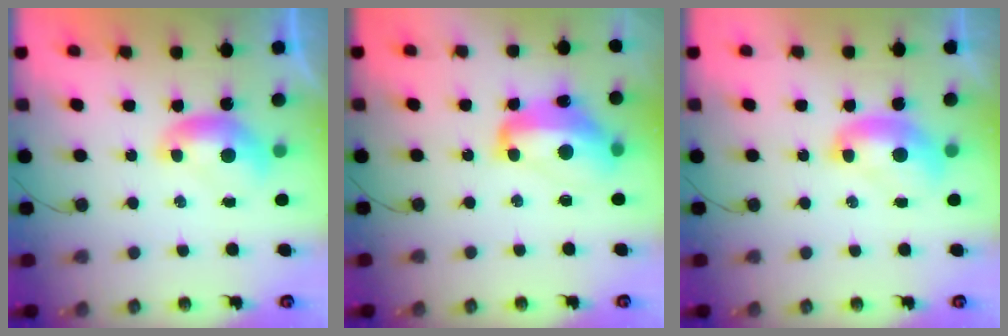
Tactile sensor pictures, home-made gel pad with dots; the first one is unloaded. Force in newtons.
{"total": 9.2, "press": 9.2, "slide": 0.8}
{"total": 1.8, "press": 1.8, "slide": 0.0}